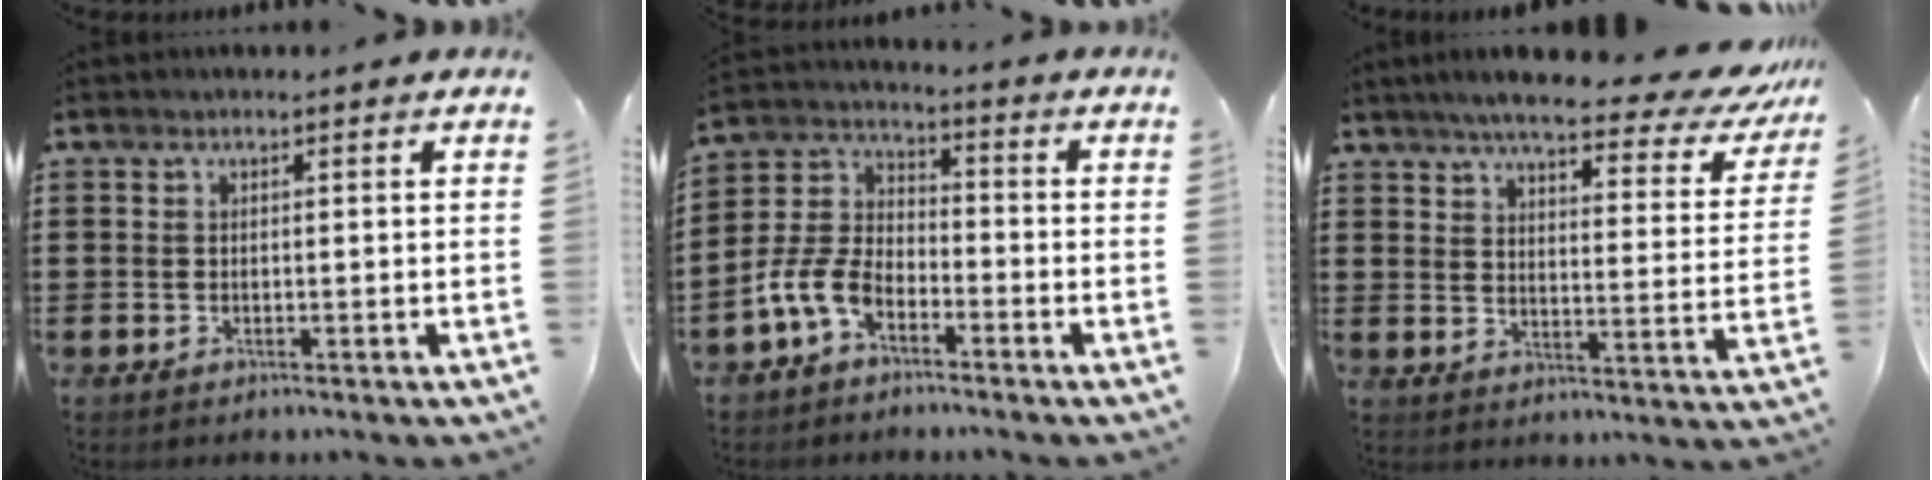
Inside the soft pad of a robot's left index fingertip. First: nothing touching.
{"total": 7.2, "force": [-4.6, 3.7, 4.1], "torque": [-0.122, -0.003, -0.099]}
{"total": 7.1, "force": [6.0, 0.7, 3.7], "torque": [-0.081, -0.040, 0.098]}